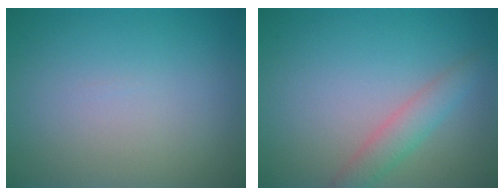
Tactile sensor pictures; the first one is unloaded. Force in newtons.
{"total": 2.6, "press": 2.6, "slide": 0.2}